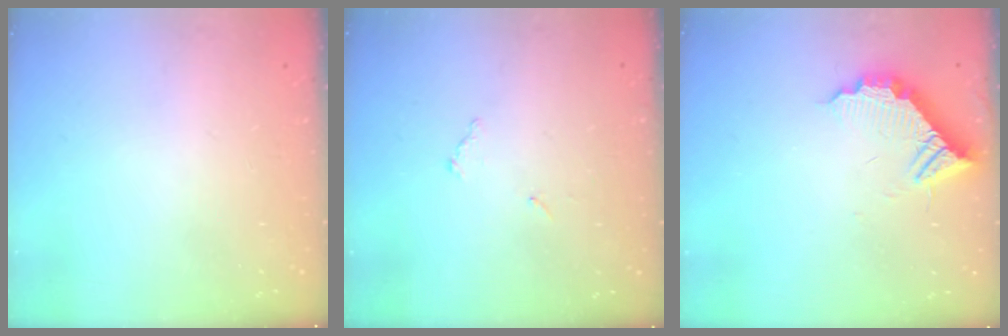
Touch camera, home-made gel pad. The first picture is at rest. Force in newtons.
{"total": 6.3, "press": 6.3, "slide": 0.2}
{"total": 11.5, "press": 11.4, "slide": 0.7}